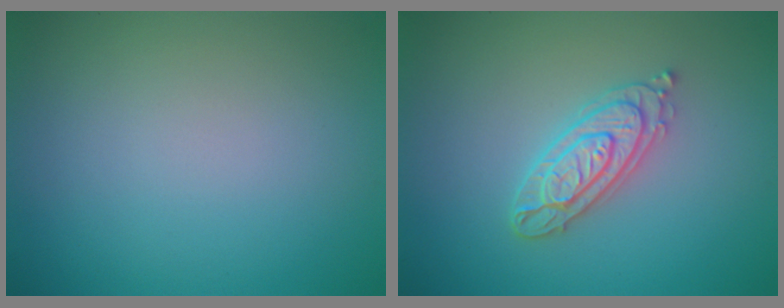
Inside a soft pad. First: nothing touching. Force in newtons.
{"total": 3.0, "press": 2.9, "slide": 0.6}